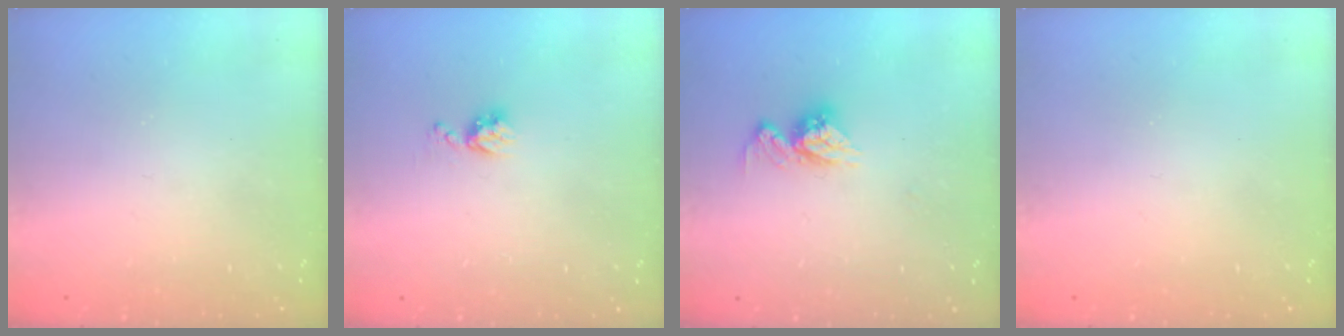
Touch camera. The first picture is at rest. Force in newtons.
{"total": 5.5, "press": 5.5, "slide": 0.7}
{"total": 9.3, "press": 9.2, "slide": 0.7}
{"total": 0.0}